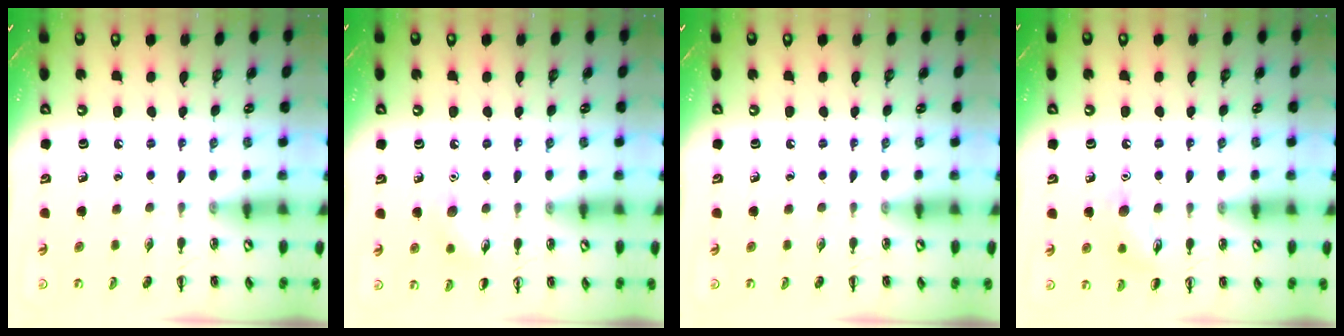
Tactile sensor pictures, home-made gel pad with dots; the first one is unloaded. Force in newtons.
{"total": 6.8, "press": 6.6, "slide": 1.7}
{"total": 0.0}
{"total": 8.6, "press": 8.5, "slide": 0.8}